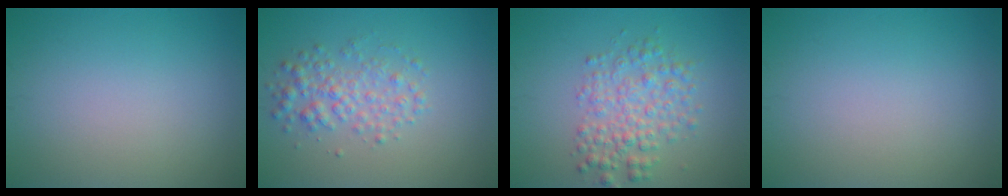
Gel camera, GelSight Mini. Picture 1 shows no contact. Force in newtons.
{"total": 3.0, "press": 3.0, "slide": 0.0}
{"total": 3.9, "press": 3.9, "slide": 0.0}
{"total": 0.0}